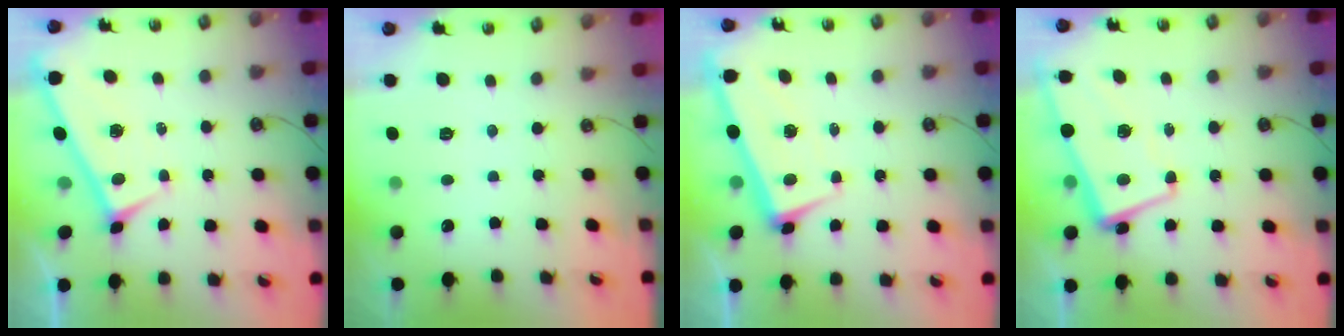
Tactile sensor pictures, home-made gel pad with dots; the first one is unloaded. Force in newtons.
{"total": 0.0}
{"total": 1.9, "press": 1.0, "slide": 1.6}
{"total": 1.1, "press": 0.6, "slide": 0.9}